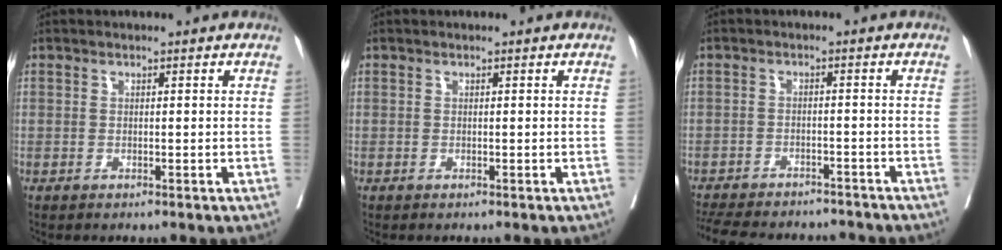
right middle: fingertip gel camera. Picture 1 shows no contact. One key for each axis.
{"total": 0.0}
{"total": 16.5, "fx": -14.8, "fy": 4.7, "fz": 5.6, "tx": -0.142, "ty": -0.012, "tz": -0.200}